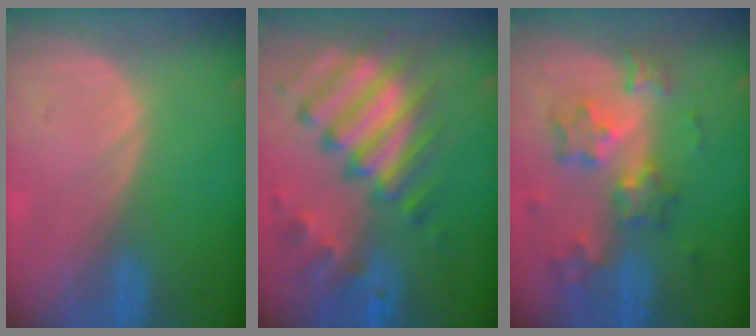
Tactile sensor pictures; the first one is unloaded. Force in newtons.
{"total": 11.4, "press": 9.9, "slide": 5.7}
{"total": 8.4, "press": 7.3, "slide": 4.1}